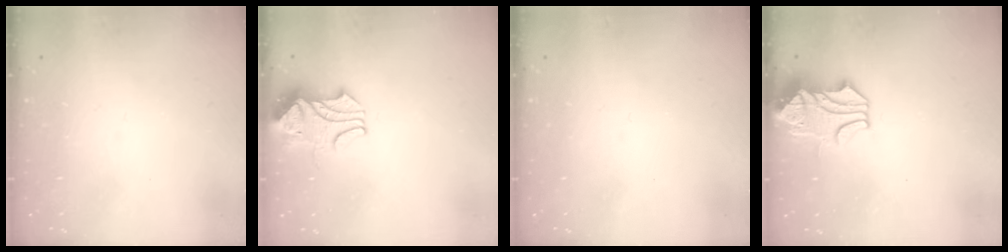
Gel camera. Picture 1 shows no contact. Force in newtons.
{"total": 2.1, "press": 2.0, "slide": 0.8}
{"total": 0.0}
{"total": 2.4, "press": 2.1, "slide": 1.1}